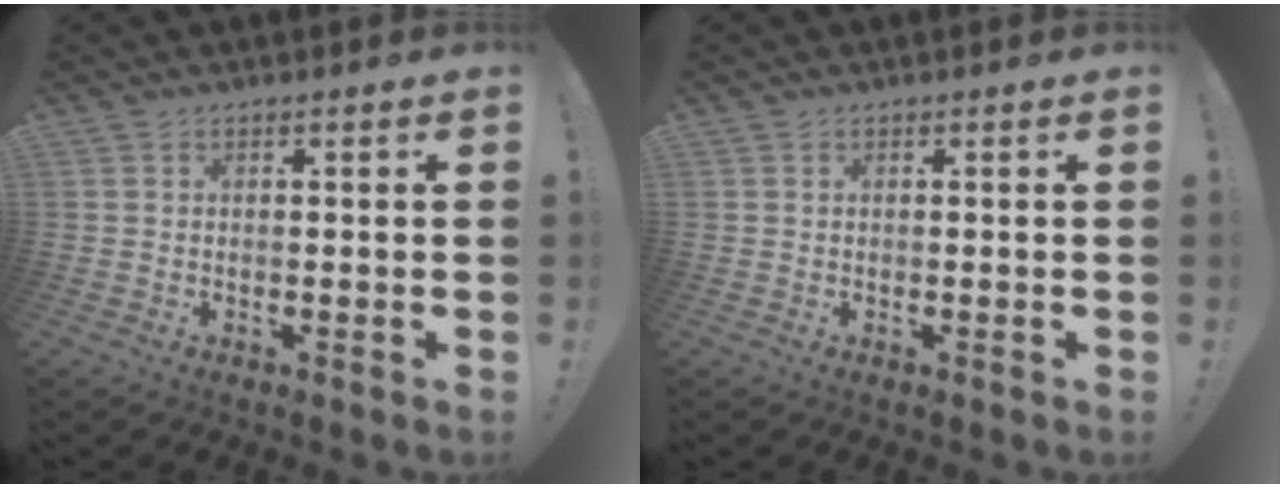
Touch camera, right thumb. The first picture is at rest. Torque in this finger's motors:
{"motor_torque": [-0.05, 0.12, 0.14, 0.02, -0.04]}